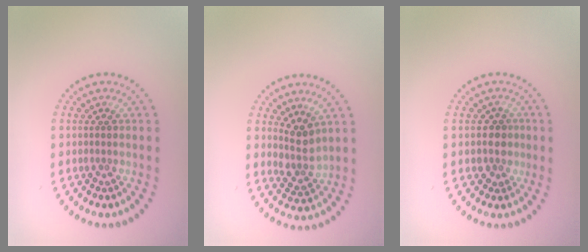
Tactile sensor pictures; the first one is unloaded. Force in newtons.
{"total": 2.7, "press": 2.2, "slide": 1.6}
{"total": 2.0, "press": 1.7, "slide": 1.1}